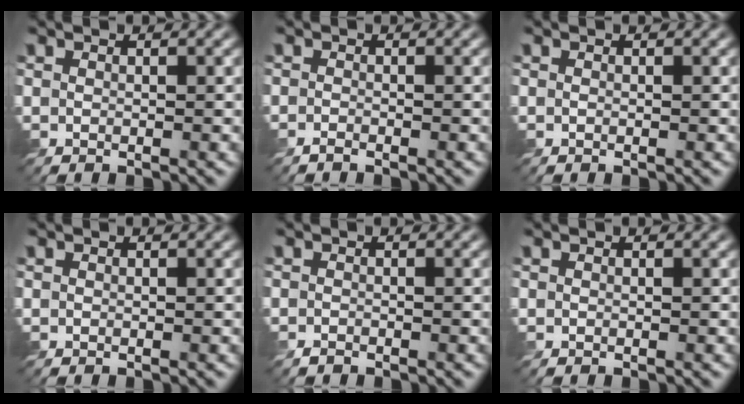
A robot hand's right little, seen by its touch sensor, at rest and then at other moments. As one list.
[{"total": 0.9, "force": [-0.9, 0.1, 0.2], "torque": [-0.003, -0.002, -0.021]}, {"total": 0.0}, {"total": 0.0}, {"total": 0.8, "force": [-0.7, 0.4, 0.1], "torque": [0.004, -0.002, -0.017]}, {"total": 0.0}]